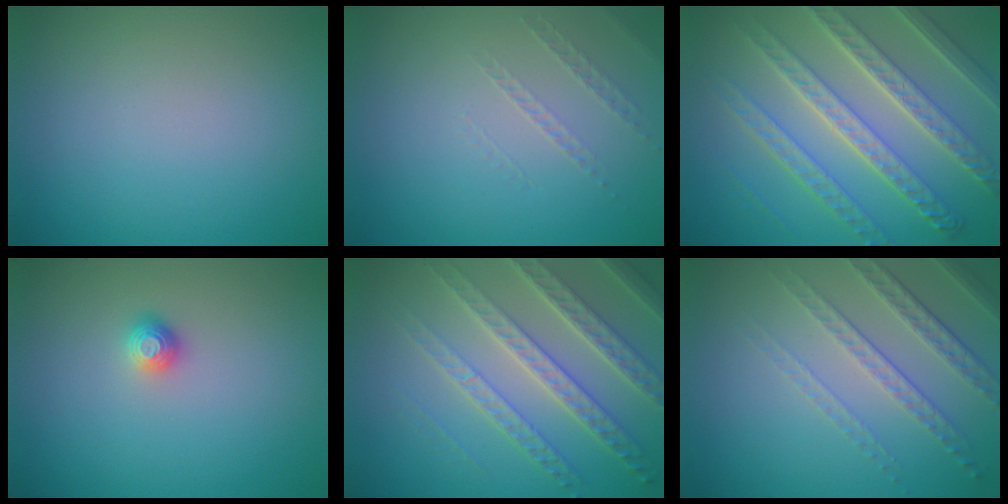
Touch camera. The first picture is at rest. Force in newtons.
{"total": 1.0, "press": 0.4, "slide": 0.9}
{"total": 8.1, "press": 6.5, "slide": 4.7}
{"total": 1.1, "press": 1.1, "slide": 0.4}
{"total": 7.2, "press": 5.1, "slide": 5.1}
{"total": 4.6, "press": 3.1, "slide": 3.4}